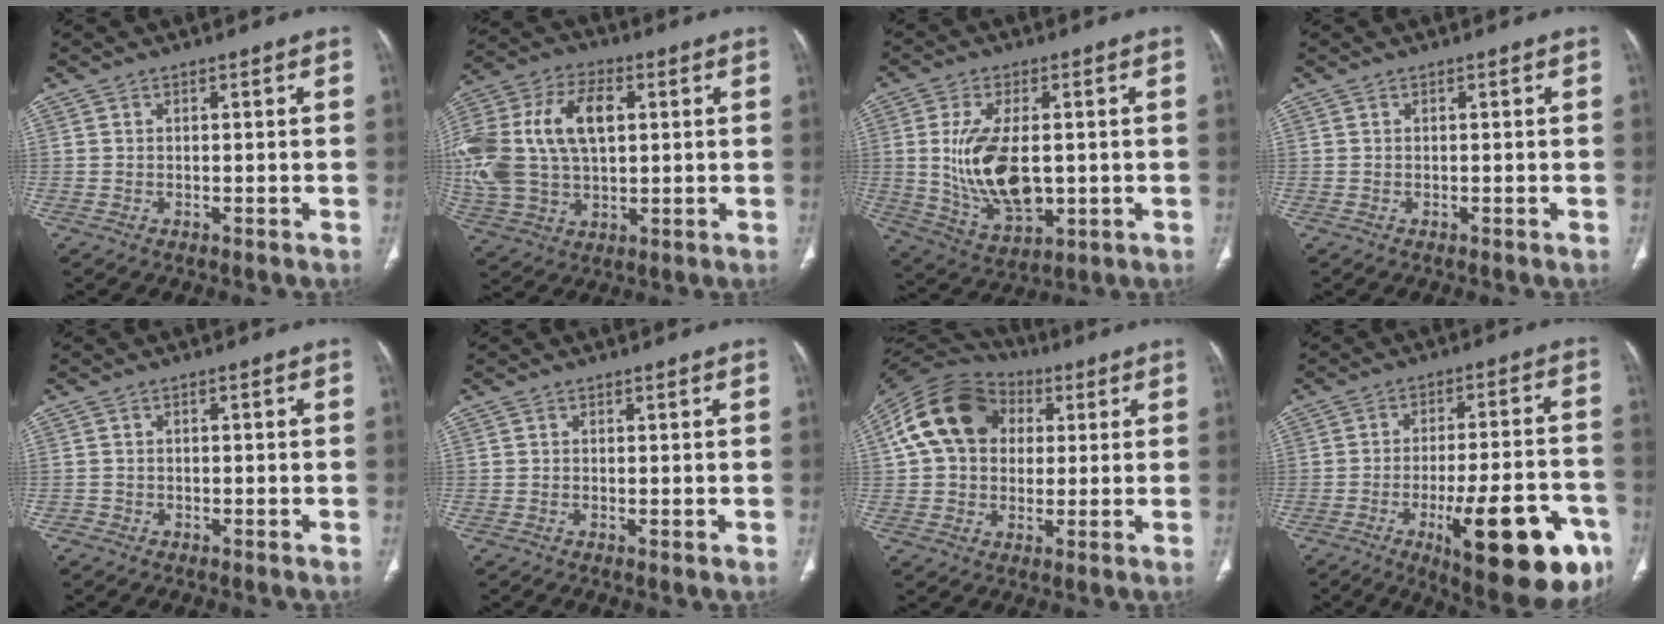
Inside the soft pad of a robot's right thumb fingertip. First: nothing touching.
{"total": 24.4, "force": [4.0, 15.2, 18.6], "torque": [-0.427, 0.024, 0.078]}
{"total": 14.0, "force": [0.1, 7.3, 11.9], "torque": [-0.222, -0.015, 0.017]}
{"total": 0.0}
{"total": 1.0, "force": [-0.7, 0.7, 0.0], "torque": [0.002, 0.005, -0.018]}
{"total": 0.5, "force": [-0.1, 0.1, 0.5], "torque": [-0.016, -0.003, -0.002]}
{"total": 16.8, "force": [3.7, 12.9, 10.0], "torque": [-0.179, 0.025, 0.056]}
{"total": 22.6, "force": [-9.7, 7.2, 19.1], "torque": [-0.218, 0.038, -0.124]}